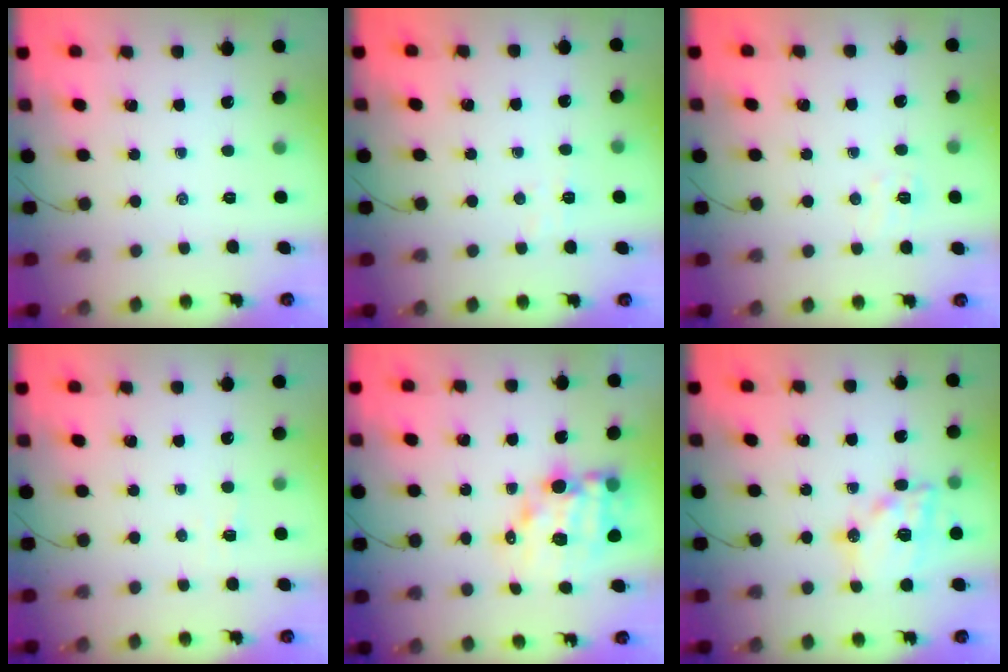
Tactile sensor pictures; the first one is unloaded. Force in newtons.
{"total": 3.0, "press": 2.9, "slide": 0.8}
{"total": 5.0, "press": 4.8, "slide": 1.2}
{"total": 1.2, "press": 1.1, "slide": 0.5}
{"total": 12.5, "press": 11.9, "slide": 3.6}
{"total": 15.9, "press": 15.7, "slide": 2.9}